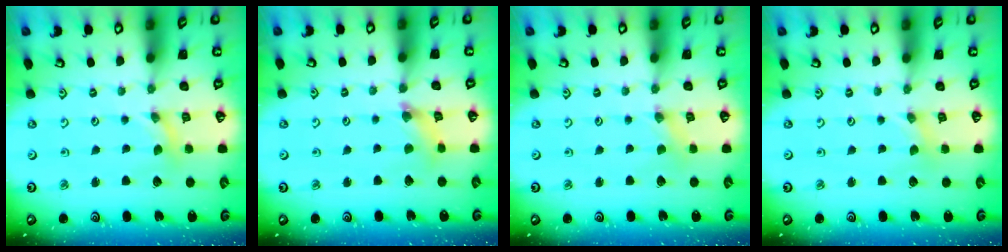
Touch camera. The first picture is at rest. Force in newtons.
{"total": 3.9, "press": 3.8, "slide": 0.4}
{"total": 1.1, "press": 1.1, "slide": 0.1}
{"total": 0.0}